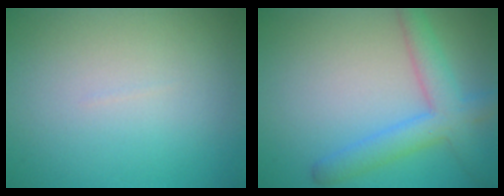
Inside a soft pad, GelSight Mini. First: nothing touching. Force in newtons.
{"total": 4.7, "press": 4.7, "slide": 0.2}